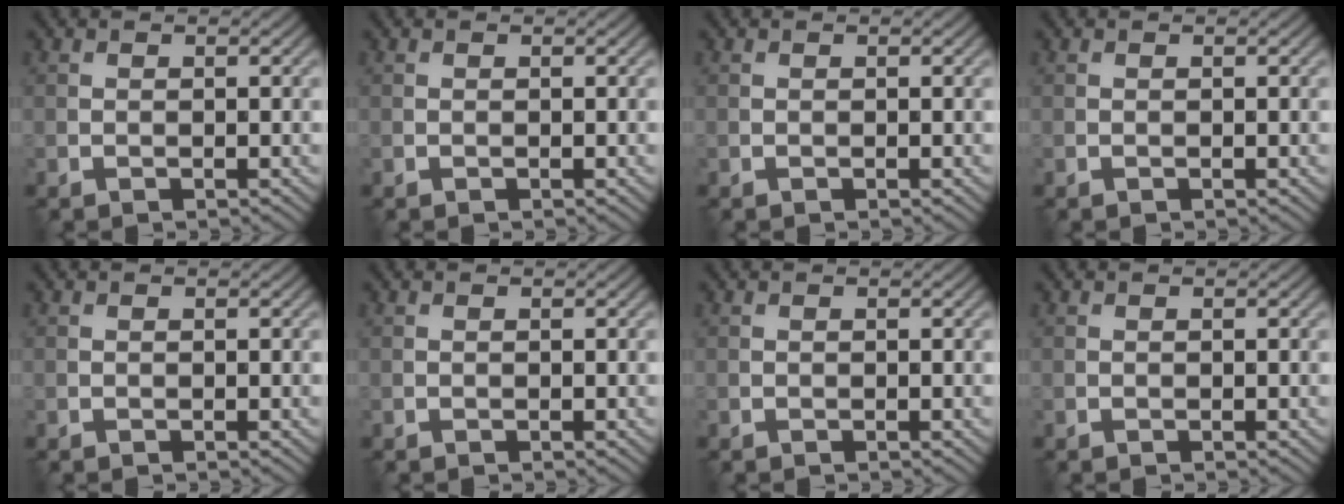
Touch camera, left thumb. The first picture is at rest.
{"total": 0.0}
{"total": 0.0}
{"total": 0.0}
{"total": 0.0}
{"total": 0.0}
{"total": 0.0}
{"total": 0.0}